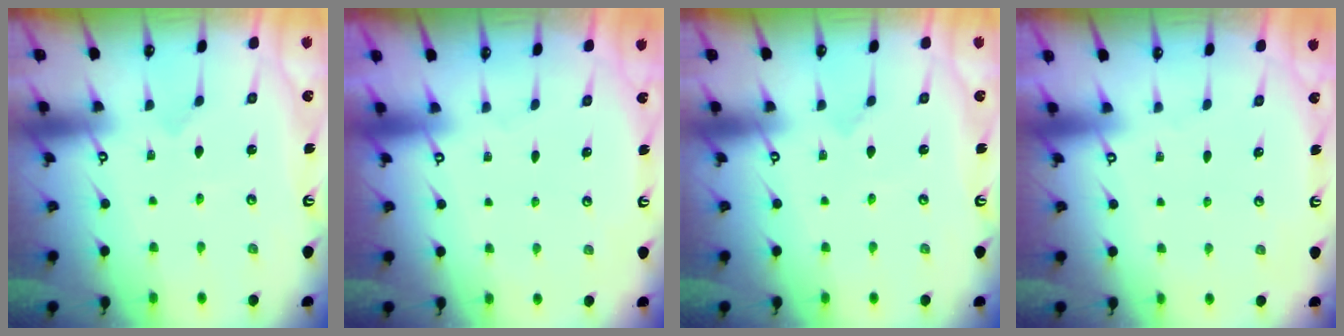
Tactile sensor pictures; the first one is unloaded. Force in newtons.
{"total": 0.0}
{"total": 0.0}
{"total": 0.0}